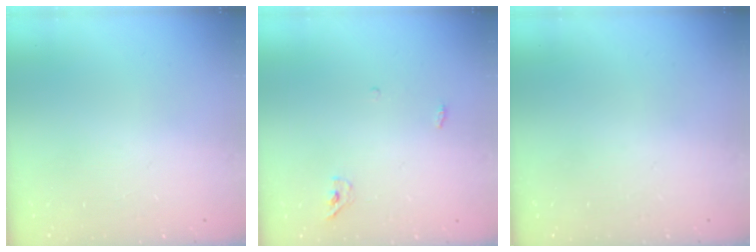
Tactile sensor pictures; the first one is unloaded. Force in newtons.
{"total": 3.9, "press": 3.7, "slide": 1.2}
{"total": 0.0}